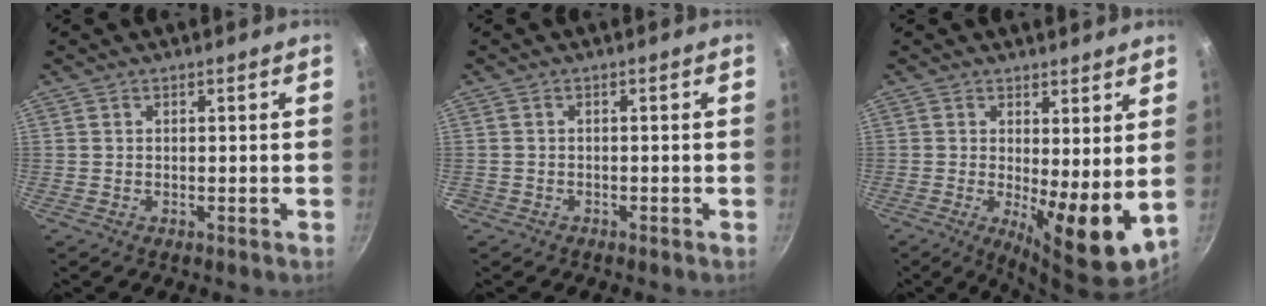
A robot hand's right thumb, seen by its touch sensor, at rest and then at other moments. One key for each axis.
{"total": 1.1, "fx": -0.7, "fy": 0.8, "fz": 0.0, "tx": -0.004, "ty": 0.016, "tz": -0.011}
{"total": 9.7, "fx": 0.6, "fy": 3.1, "fz": 9.2, "tx": -0.125, "ty": -0.027, "tz": 0.014}